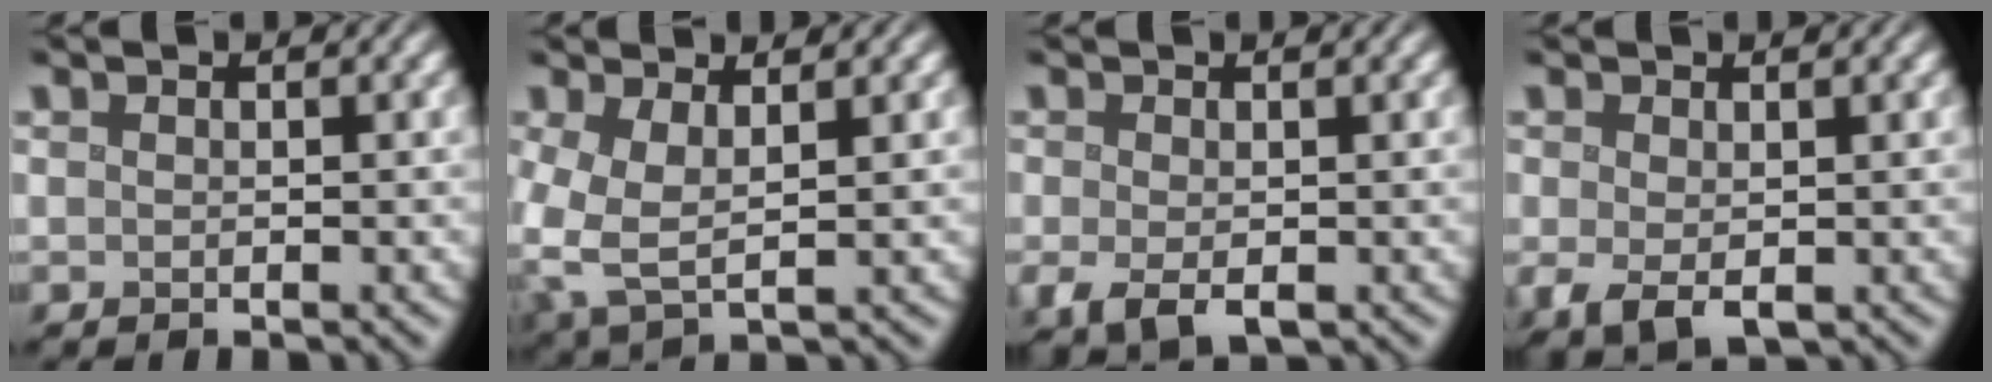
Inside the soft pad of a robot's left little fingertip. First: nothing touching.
{"total": 3.5, "force": [-0.2, 1.6, 3.1], "torque": [-0.086, -0.002, 0.003]}
{"total": 1.9, "force": [-0.7, 0.7, 1.7], "torque": [-0.038, -0.004, -0.007]}
{"total": 2.0, "force": [-0.3, 0.9, 1.8], "torque": [-0.040, -0.003, -0.001]}